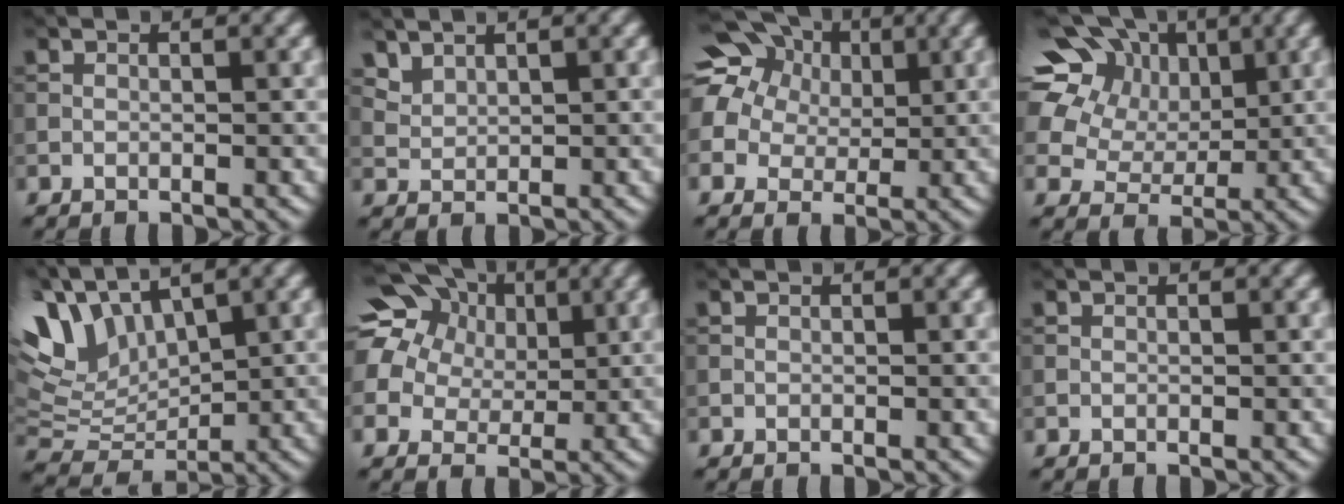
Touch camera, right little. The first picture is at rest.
{"total": 2.0, "force": [1.7, 0.9, 0.6], "torque": [-0.019, 0.000, 0.044]}
{"total": 15.8, "force": [7.4, 12.0, 7.2], "torque": [-0.181, 0.046, 0.117]}
{"total": 19.2, "force": [7.9, 14.8, 9.2], "torque": [-0.228, 0.061, 0.134]}
{"total": 8.6, "force": [4.5, 4.2, 6.0], "torque": [-0.132, 0.017, 0.081]}
{"total": 18.2, "force": [8.2, 13.9, 8.4], "torque": [-0.213, 0.052, 0.133]}
{"total": 0.0}
{"total": 0.0}